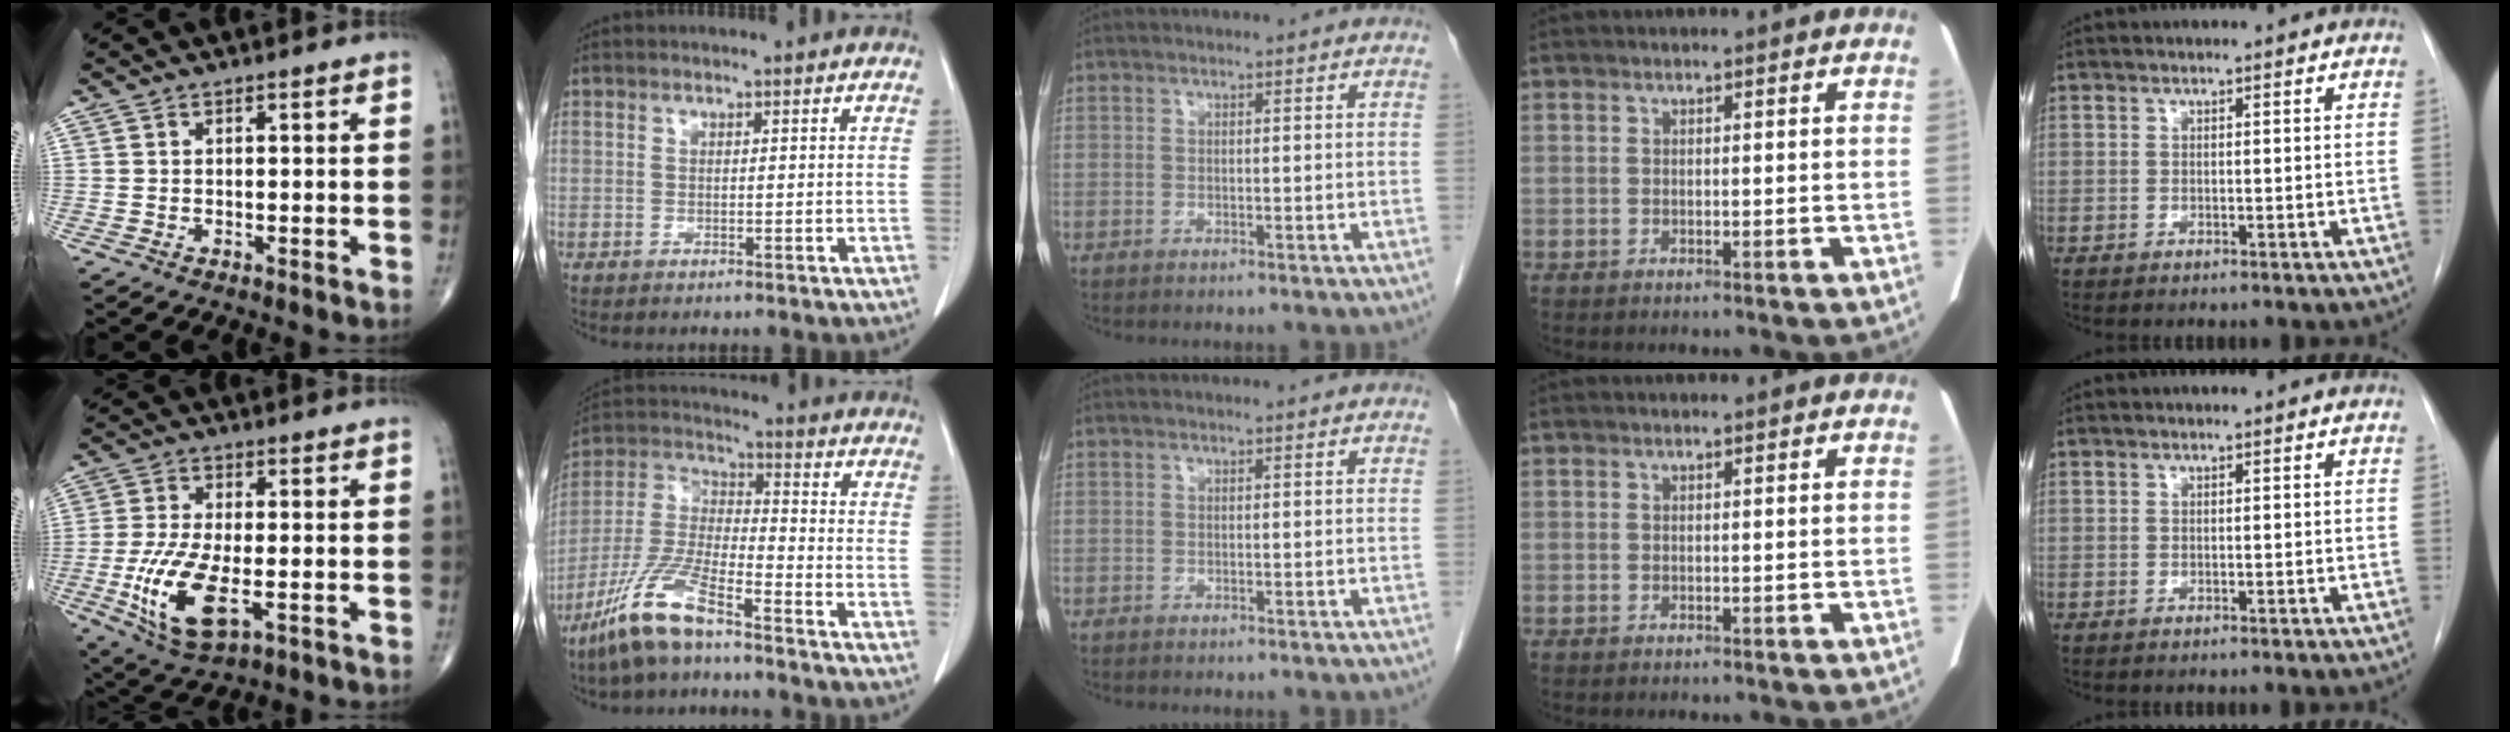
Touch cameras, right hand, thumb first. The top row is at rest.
{"thumb": {"total": 12.4, "force": [-3.3, 5.3, 10.8], "torque": [-0.224, -0.007, -0.054]}, "index": {"total": 12.1, "force": [-8.6, 2.1, 8.2], "torque": [-0.185, -0.017, -0.173]}}